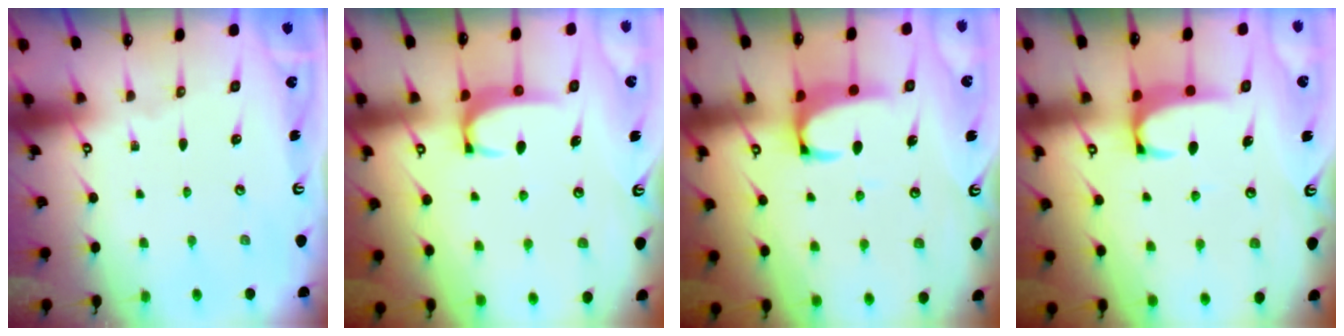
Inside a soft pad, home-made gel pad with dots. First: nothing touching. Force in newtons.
{"total": 2.7, "press": 2.6, "slide": 0.5}
{"total": 2.2, "press": 2.0, "slide": 0.9}
{"total": 1.9, "press": 1.9, "slide": 0.3}